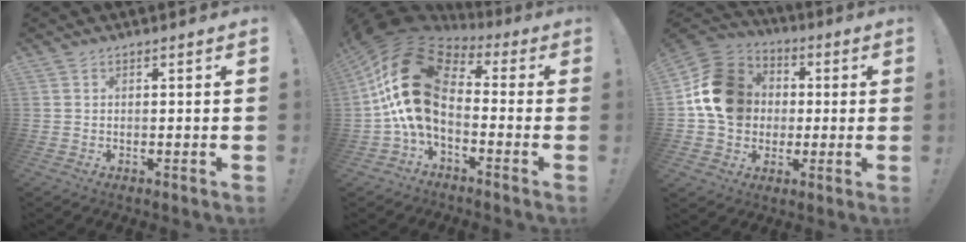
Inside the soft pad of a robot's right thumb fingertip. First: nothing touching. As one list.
[{"total": 22.5, "force": [2.0, 12.9, 18.3], "torque": [-0.356, -0.003, 0.043]}, {"total": 17.2, "force": [1.6, 14.9, 8.4], "torque": [-0.133, 0.013, 0.042]}]